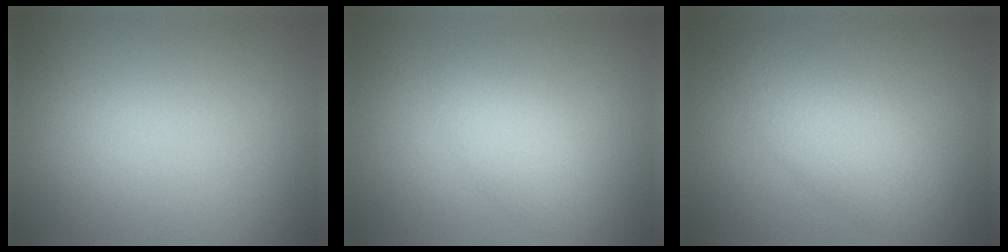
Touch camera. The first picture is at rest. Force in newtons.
{"total": 2.4, "press": 2.4, "slide": 0.2}
{"total": 4.4, "press": 4.4, "slide": 0.2}